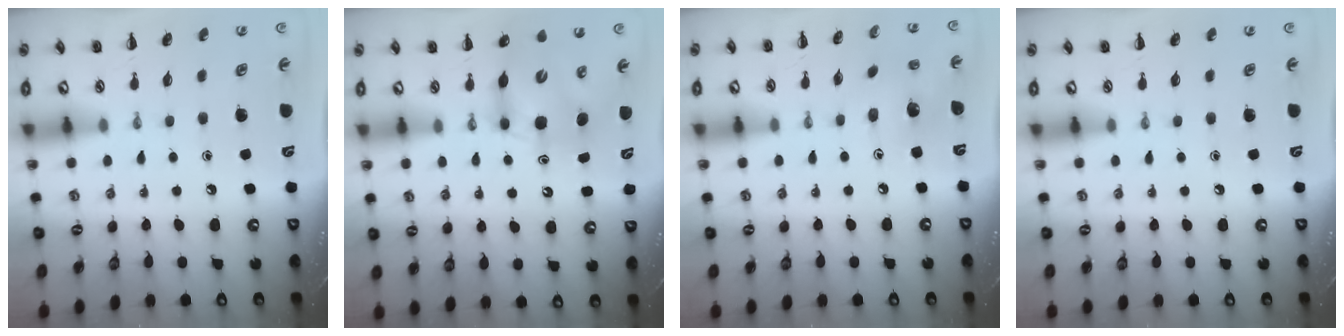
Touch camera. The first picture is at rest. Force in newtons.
{"total": 6.8, "press": 6.7, "slide": 1.2}
{"total": 2.5, "press": 2.4, "slide": 0.7}
{"total": 0.0}